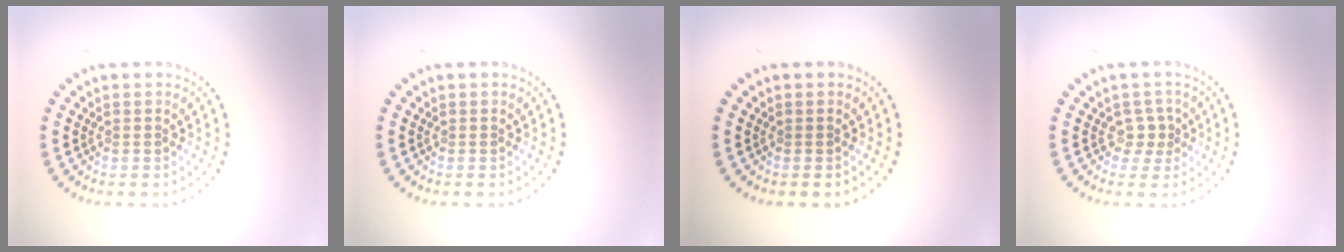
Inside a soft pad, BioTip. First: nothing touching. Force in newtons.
{"total": 0.0}
{"total": 0.0}
{"total": 1.5, "press": 1.1, "slide": 1.0}